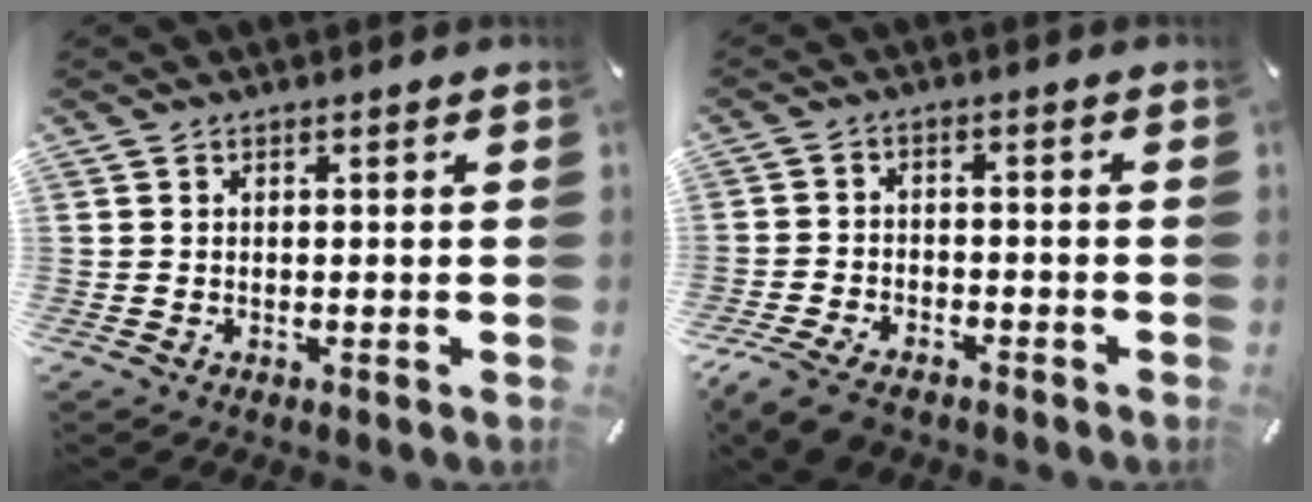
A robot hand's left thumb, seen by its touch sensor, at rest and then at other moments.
{"total": 6.5, "force": [-5.2, 2.9, 2.8], "torque": [-0.064, 0.018, -0.101]}